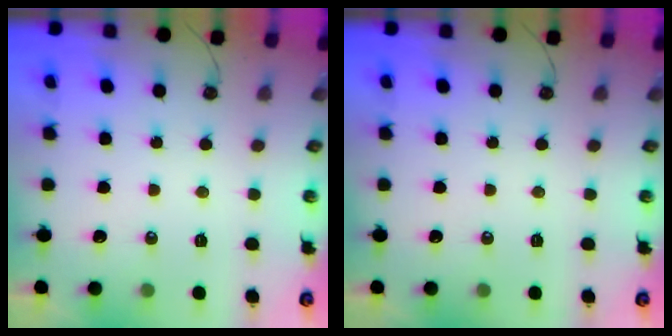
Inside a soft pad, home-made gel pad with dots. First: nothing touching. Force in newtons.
{"total": 0.0}